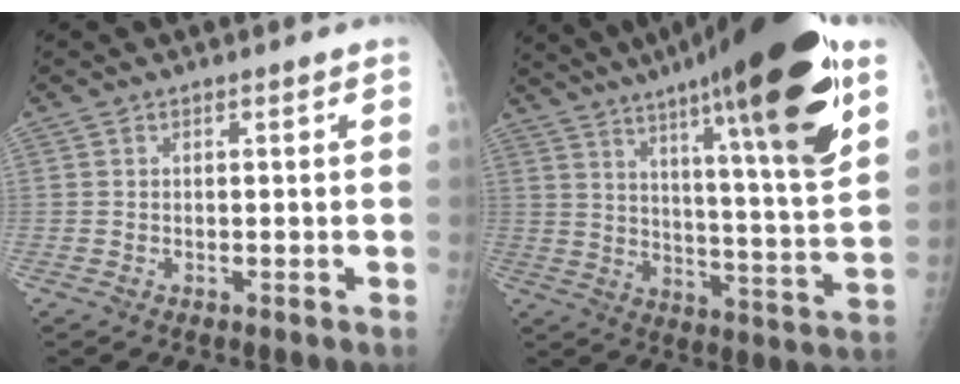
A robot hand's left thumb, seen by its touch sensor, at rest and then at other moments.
{"total": 28.6, "force": [16.6, 4.1, 22.9], "torque": [-0.343, -0.046, 0.251]}